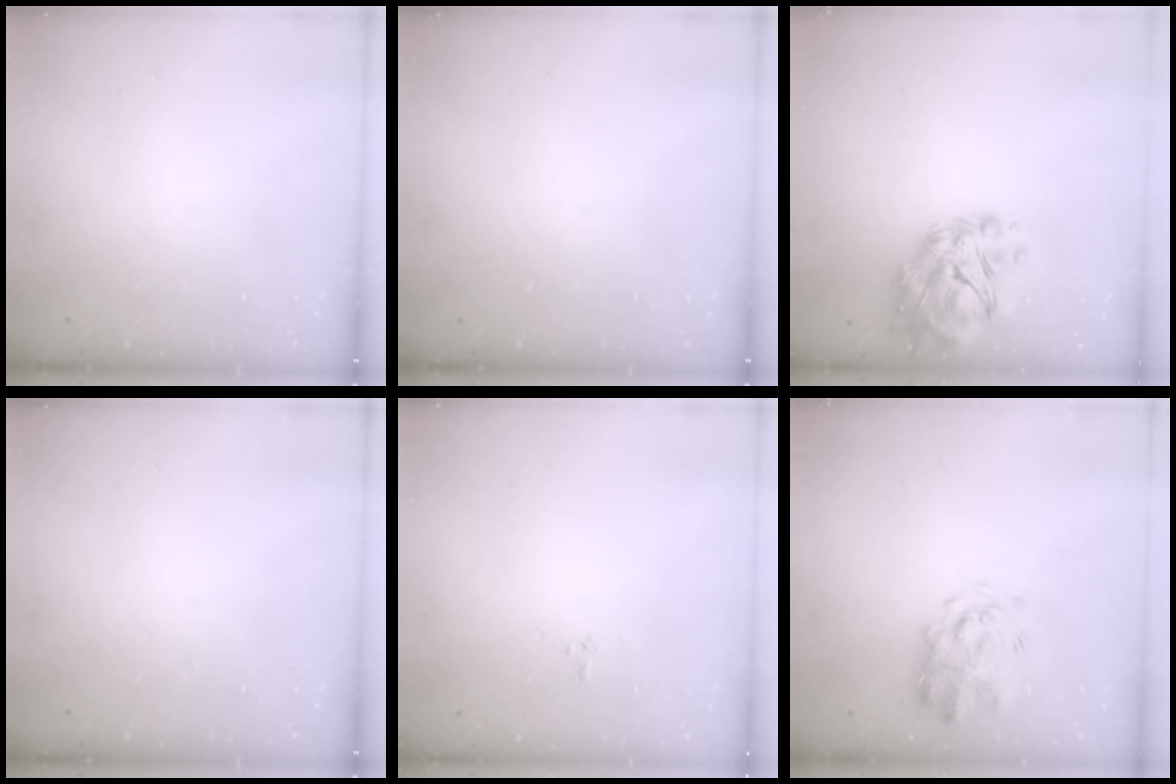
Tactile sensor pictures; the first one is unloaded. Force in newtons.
{"total": 0.0}
{"total": 12.0, "press": 11.2, "slide": 4.2}
{"total": 0.0}
{"total": 2.2, "press": 2.0, "slide": 0.9}
{"total": 3.2, "press": 3.0, "slide": 1.0}